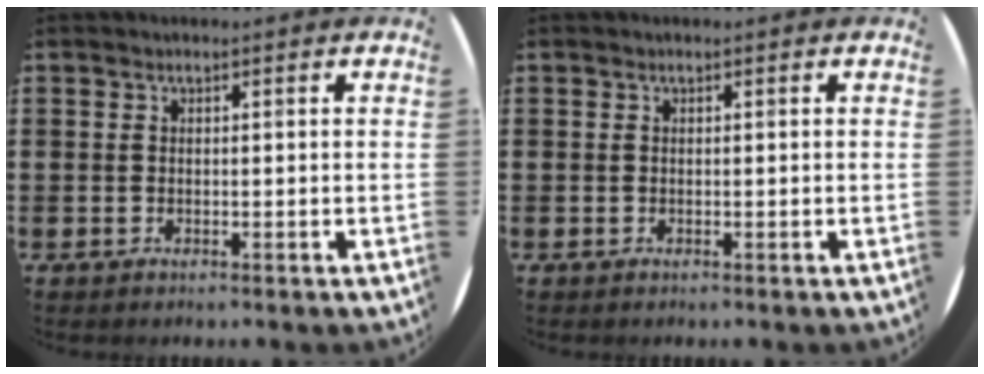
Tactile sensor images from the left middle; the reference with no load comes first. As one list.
[{"total": 0.0}]